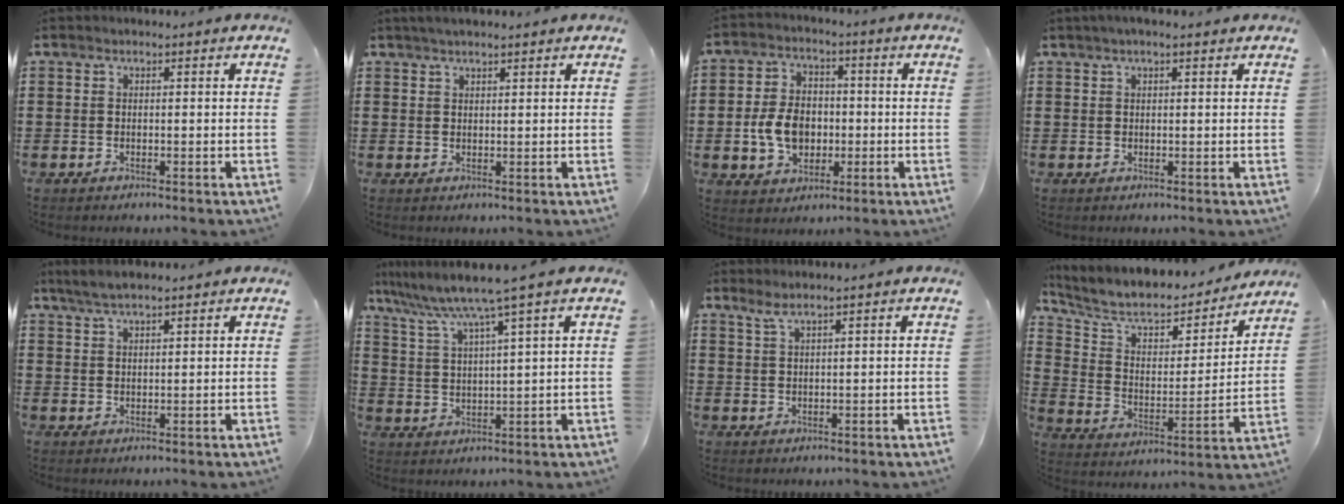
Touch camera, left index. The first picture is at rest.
{"total": 1.6, "force": [1.4, 0.2, 0.7], "torque": [-0.015, 0.004, 0.026]}
{"total": 7.8, "force": [-1.2, 5.8, 5.1], "torque": [-0.104, 0.004, -0.028]}
{"total": 1.4, "force": [0.9, 0.2, 1.1], "torque": [-0.021, 0.002, 0.016]}
{"total": 2.9, "force": [2.3, 0.4, 1.6], "torque": [-0.036, 0.003, 0.044]}
{"total": 5.9, "force": [4.0, -0.9, 4.2], "torque": [-0.098, -0.025, 0.062]}
{"total": 2.1, "force": [1.6, -0.1, 1.3], "torque": [-0.028, 0.000, 0.030]}
{"total": 8.6, "force": [7.3, 2.8, 3.5], "torque": [-0.097, -0.048, 0.121]}